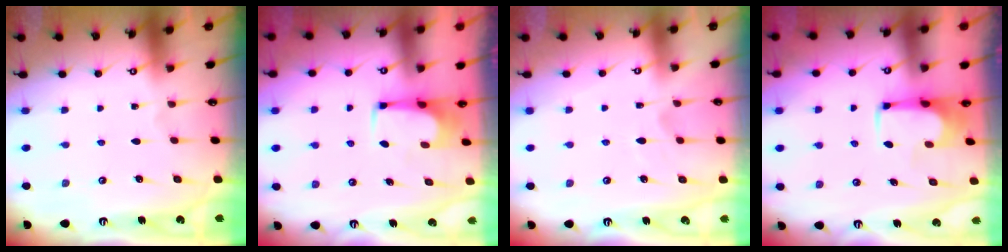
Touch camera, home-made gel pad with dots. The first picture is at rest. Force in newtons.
{"total": 3.5, "press": 3.5, "slide": 0.2}
{"total": 5.1, "press": 5.0, "slide": 1.2}
{"total": 1.3, "press": 1.2, "slide": 0.5}